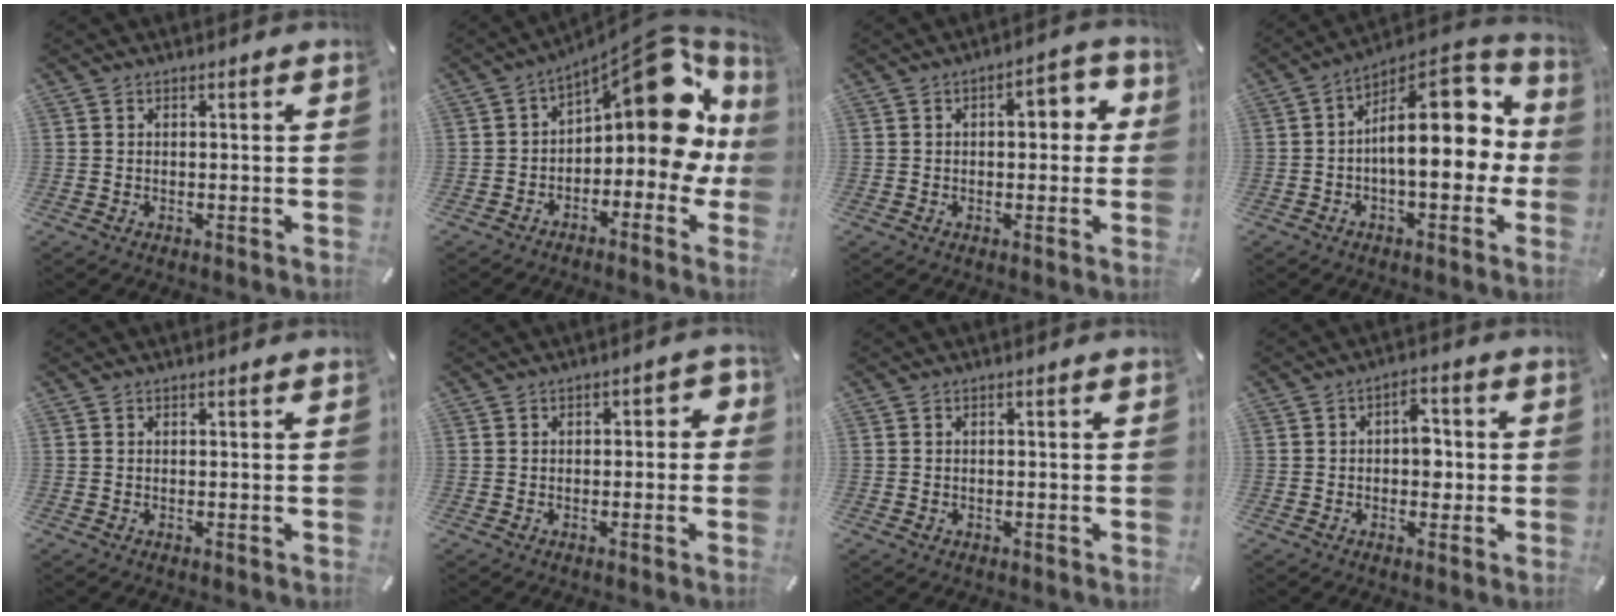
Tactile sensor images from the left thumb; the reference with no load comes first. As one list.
[{"total": 19.0, "force": [6.8, 9.3, 15.0], "torque": [-0.186, -0.061, 0.115]}, {"total": 6.3, "force": [0.7, 3.7, 5.1], "torque": [-0.061, 0.003, 0.000]}, {"total": 18.5, "force": [1.9, 9.3, 15.9], "torque": [-0.212, -0.022, 0.037]}, {"total": 0.0}, {"total": 2.5, "force": [-1.2, 1.5, 1.5], "torque": [-0.026, 0.013, -0.026]}, {"total": 0.8, "force": [-0.3, 0.6, 0.2], "torque": [-0.004, 0.003, -0.008]}, {"total": 5.4, "force": [-0.1, 3.6, 4.0], "torque": [-0.038, -0.001, -0.013]}]